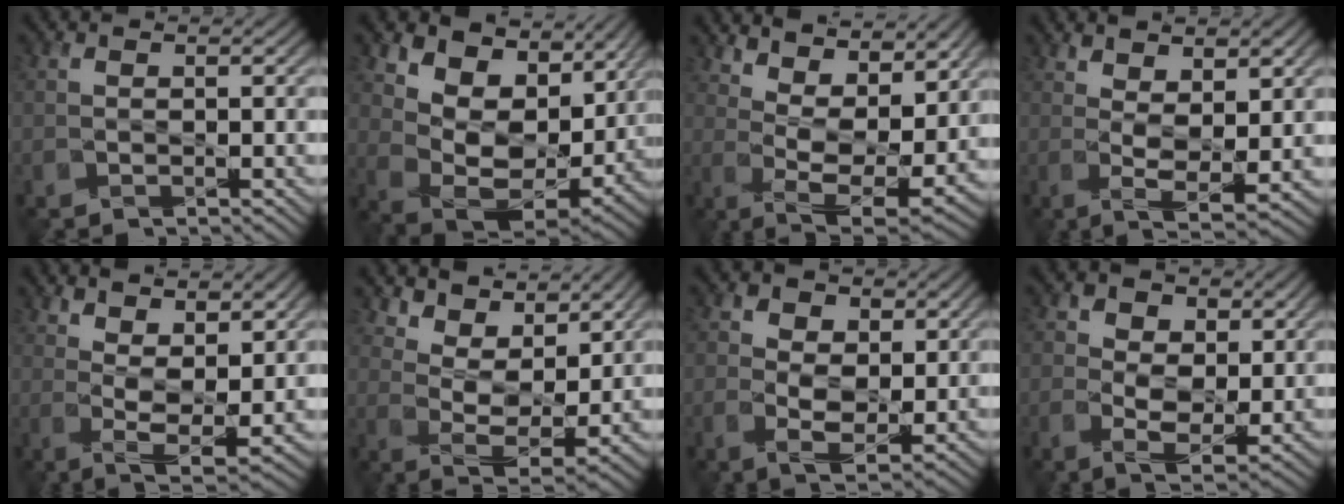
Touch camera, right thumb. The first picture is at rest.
{"total": 11.9, "force": [5.7, 6.7, 8.0], "torque": [-0.160, 0.000, 0.101]}
{"total": 12.3, "force": [7.4, 3.9, 9.0], "torque": [-0.165, -0.001, 0.120]}
{"total": 6.1, "force": [2.4, 1.2, 5.5], "torque": [-0.087, -0.007, 0.041]}
{"total": 7.8, "force": [4.2, 1.8, 6.3], "torque": [-0.111, -0.002, 0.070]}
{"total": 8.4, "force": [6.6, 2.5, 4.6], "torque": [-0.092, -0.018, 0.114]}
{"total": 4.5, "force": [1.2, 2.8, 3.3], "torque": [-0.064, -0.007, 0.018]}
{"total": 5.2, "force": [1.1, 3.4, 3.8], "torque": [-0.073, -0.009, 0.016]}